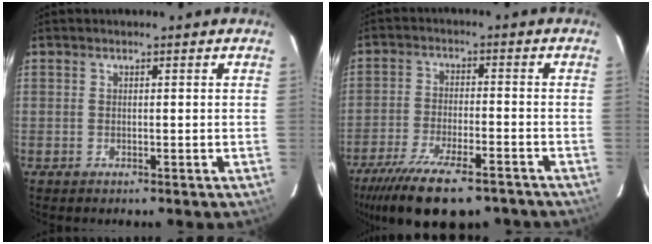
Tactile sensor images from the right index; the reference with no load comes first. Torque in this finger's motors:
{"motor_torque": [1.31, -0.83, 0.78, 0.17]}